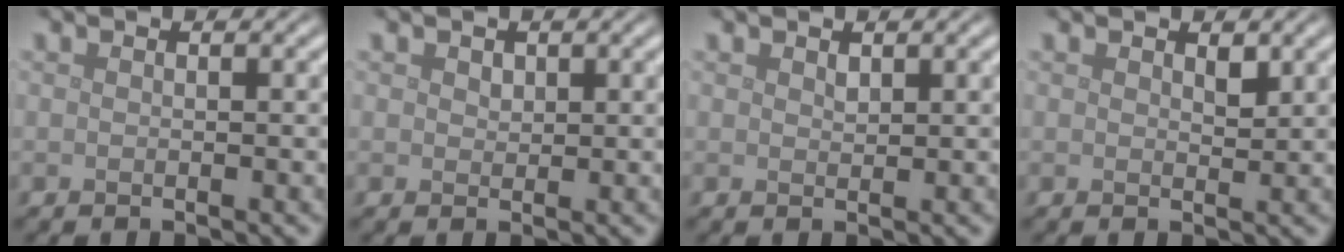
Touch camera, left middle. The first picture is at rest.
{"total": 0.8, "force": [0.6, 0.5, 0.3], "torque": [-0.007, -0.001, 0.010]}
{"total": 0.6, "force": [0.5, 0.2, 0.3], "torque": [-0.008, -0.002, 0.011]}
{"total": 0.9, "force": [0.6, 0.3, 0.6], "torque": [-0.010, -0.002, 0.011]}